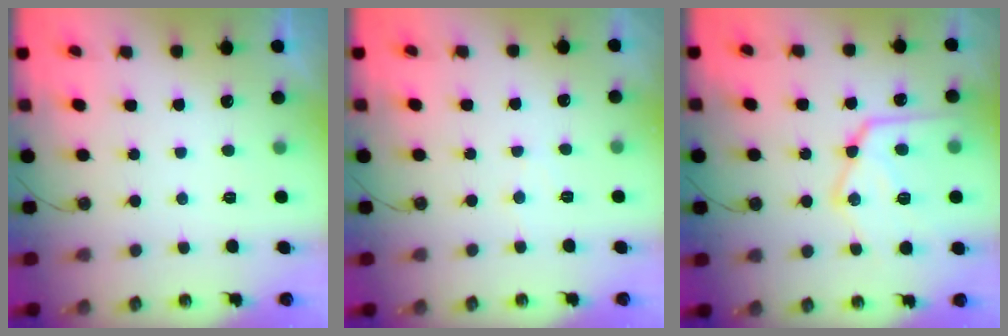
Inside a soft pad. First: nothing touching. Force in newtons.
{"total": 3.5, "press": 3.5, "slide": 0.5}
{"total": 19.2, "press": 19.1, "slide": 1.7}